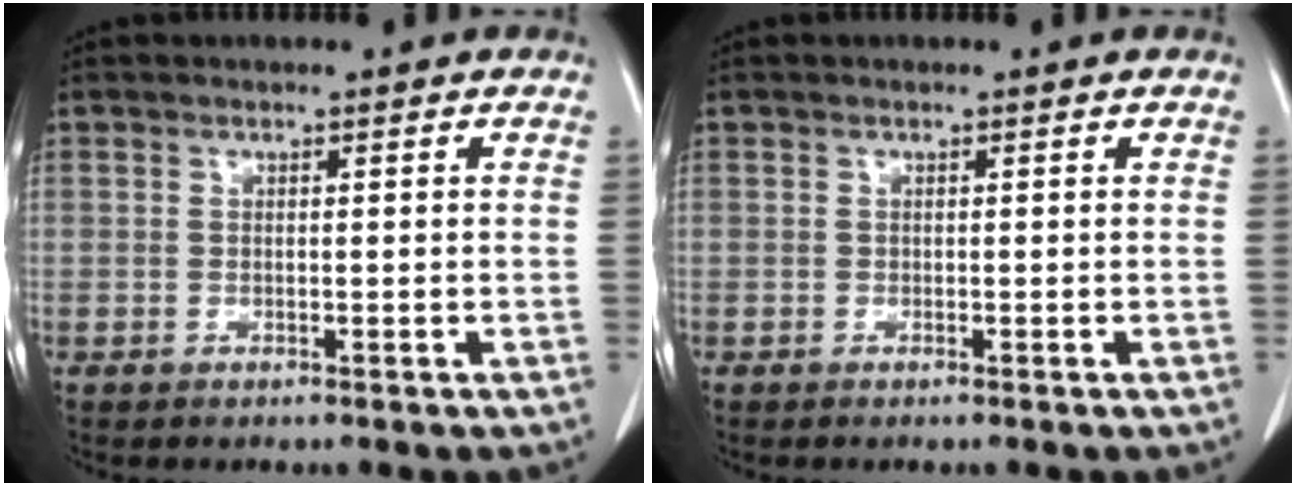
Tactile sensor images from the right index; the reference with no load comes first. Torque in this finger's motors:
{"motor_torque": [-0.05, 0.03, -0.01, 0.00]}